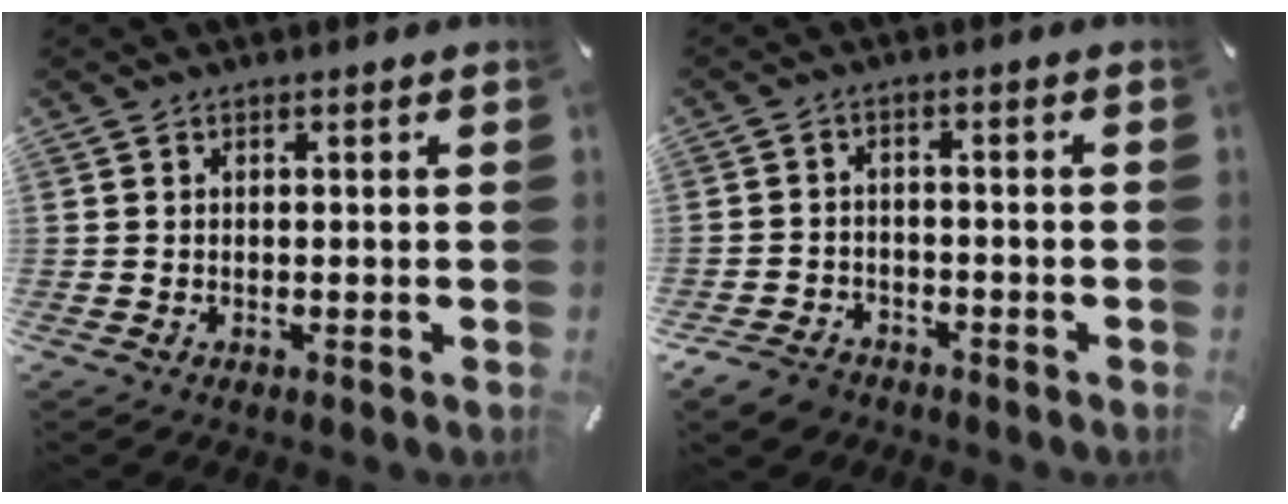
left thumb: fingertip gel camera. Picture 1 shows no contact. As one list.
[{"total": 4.8, "force": [-3.8, 2.8, 1.0], "torque": [-0.034, 0.017, -0.077]}]